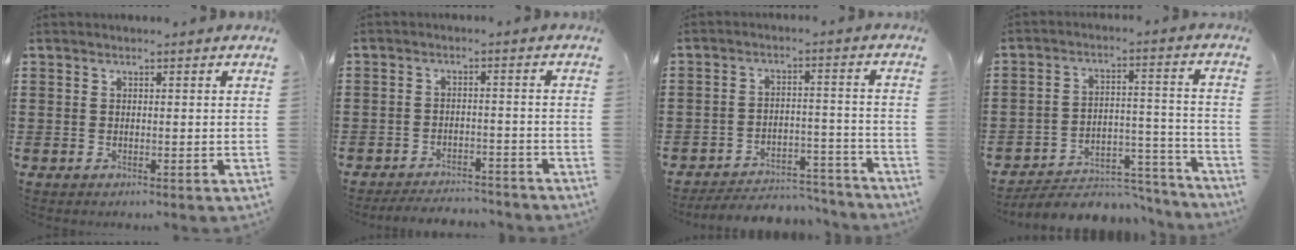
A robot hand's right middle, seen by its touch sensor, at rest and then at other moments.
{"total": 3.8, "force": [-3.7, 0.6, -0.2], "torque": [-0.003, 0.002, -0.080]}
{"total": 5.3, "force": [-5.1, 1.1, 0.7], "torque": [-0.018, 0.011, -0.106]}
{"total": 6.3, "force": [-5.8, 1.8, 1.5], "torque": [-0.018, 0.022, -0.112]}